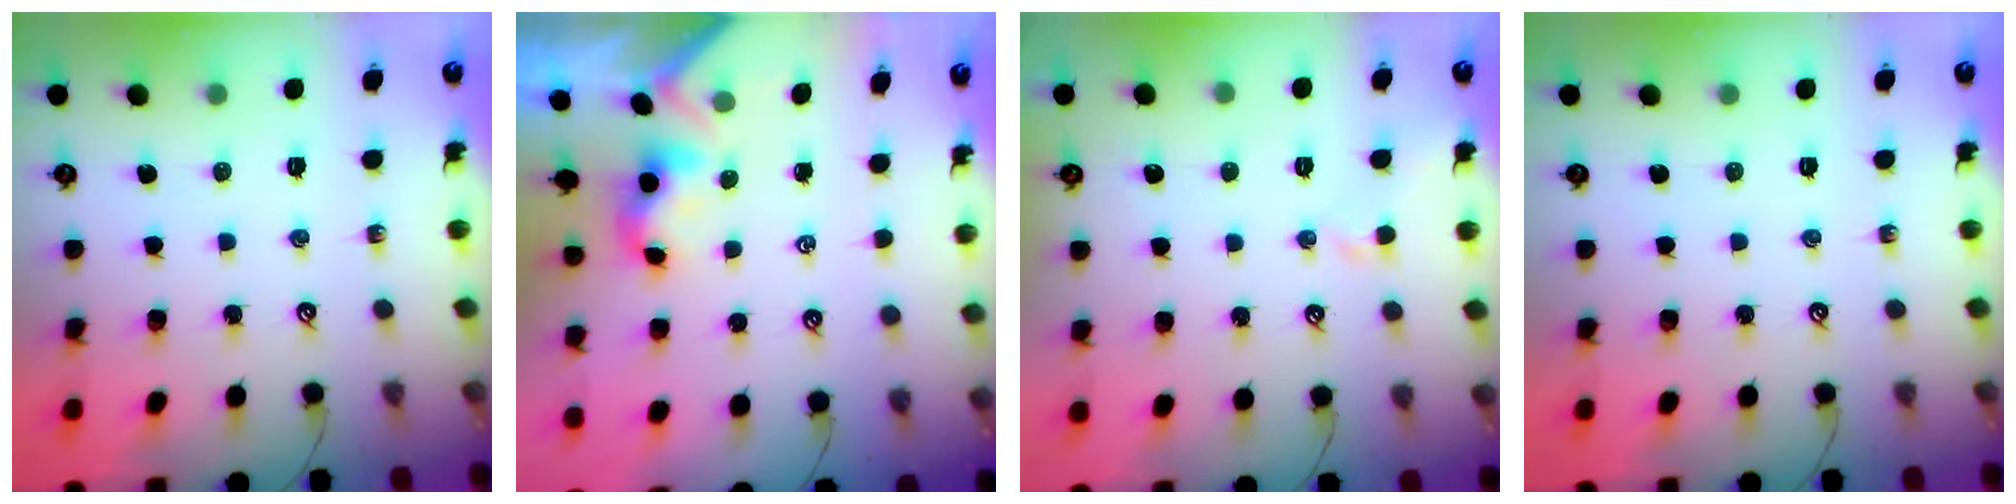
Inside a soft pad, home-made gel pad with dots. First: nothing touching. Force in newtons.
{"total": 0.6, "press": 0.5, "slide": 0.3}
{"total": 0.8, "press": 0.8, "slide": 0.1}
{"total": 0.0}